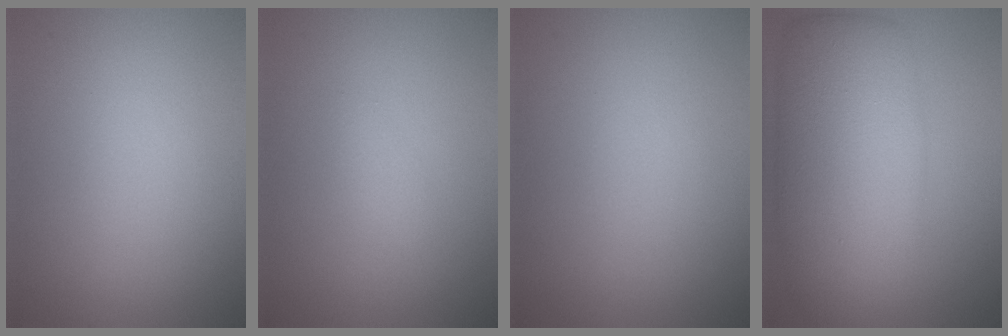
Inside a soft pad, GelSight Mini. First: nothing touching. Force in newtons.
{"total": 0.8, "press": 0.8, "slide": 0.1}
{"total": 0.0}
{"total": 10.2, "press": 10.2, "slide": 0.3}